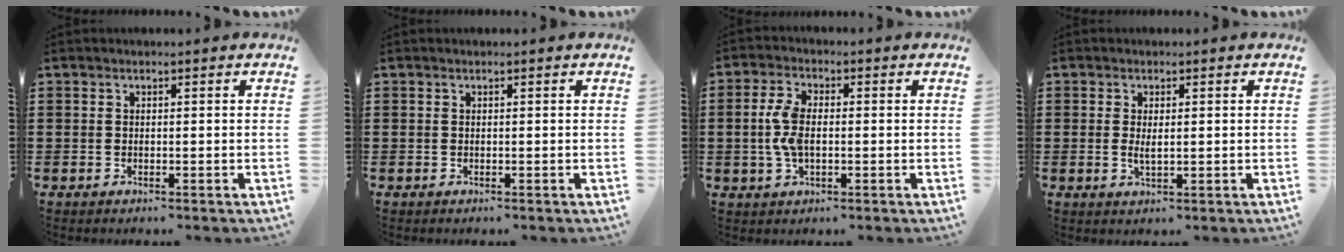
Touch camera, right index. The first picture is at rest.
{"total": 0.0}
{"total": 5.8, "force": [-0.1, 3.0, 5.0], "torque": [-0.126, 0.000, -0.011]}
{"total": 2.0, "force": [0.1, 0.8, 1.9], "torque": [-0.036, 0.001, 0.002]}